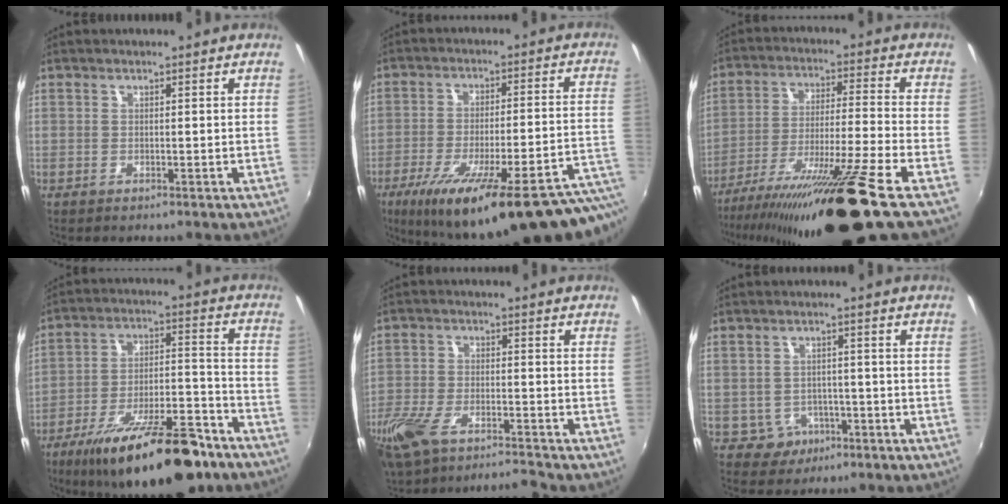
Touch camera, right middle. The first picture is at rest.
{"total": 30.1, "force": [-20.4, 4.7, 21.7], "torque": [-0.299, -0.056, -0.276]}
{"total": 21.5, "force": [-15.9, -1.5, 14.3], "torque": [-0.258, -0.045, -0.263]}
{"total": 22.6, "force": [-16.2, 7.2, 14.0], "torque": [-0.234, -0.016, -0.241]}
{"total": 11.5, "force": [-9.2, 3.0, 6.2], "torque": [-0.158, -0.031, -0.182]}
{"total": 4.5, "force": [-2.2, 3.9, 0.7], "torque": [-0.026, 0.011, -0.024]}